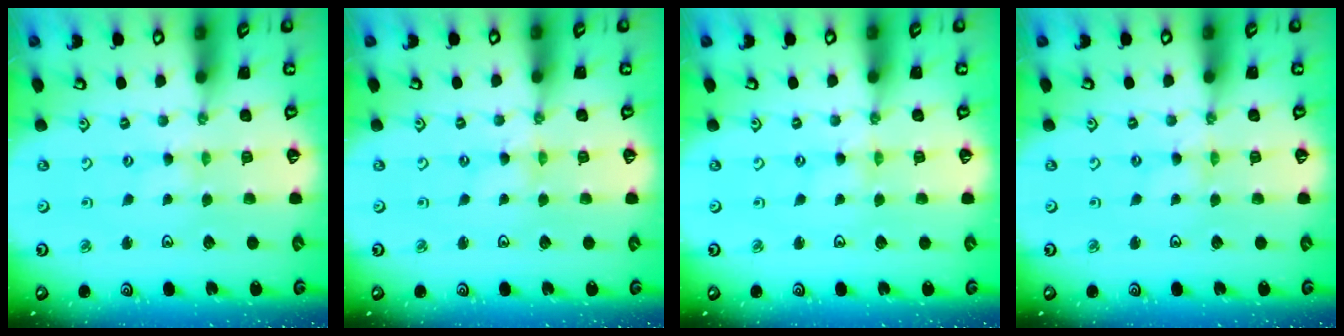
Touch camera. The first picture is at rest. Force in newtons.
{"total": 0.0}
{"total": 0.0}
{"total": 0.0}